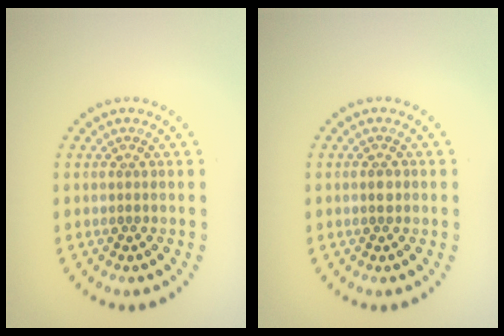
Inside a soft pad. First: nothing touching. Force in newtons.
{"total": 0.9, "press": 0.8, "slide": 0.3}